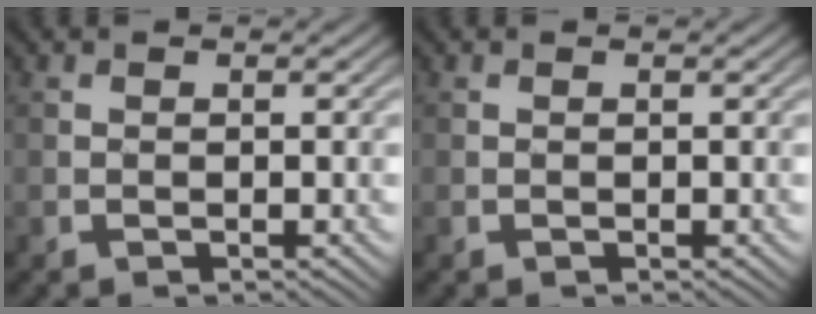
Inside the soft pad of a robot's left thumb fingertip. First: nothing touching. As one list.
[{"total": 0.0}]